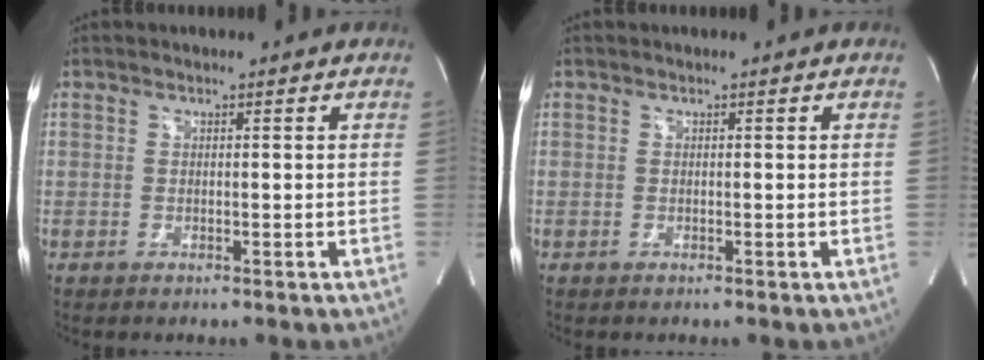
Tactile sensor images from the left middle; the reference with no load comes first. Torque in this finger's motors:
{"motor_torque": [0.45, -0.43, 0.10, 0.02]}